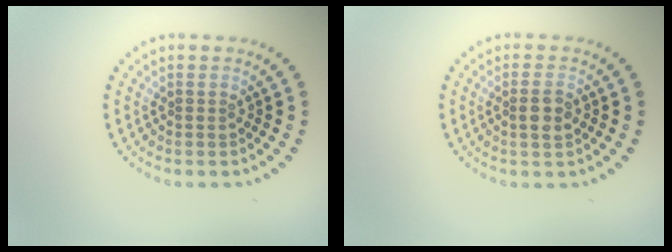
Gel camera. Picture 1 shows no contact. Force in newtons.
{"total": 2.1, "press": 2.0, "slide": 0.6}